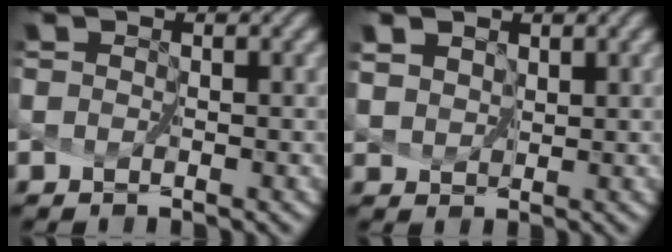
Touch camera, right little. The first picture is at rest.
{"total": 1.9, "force": [1.4, 1.2, 0.3], "torque": [0.011, 0.005, 0.021]}